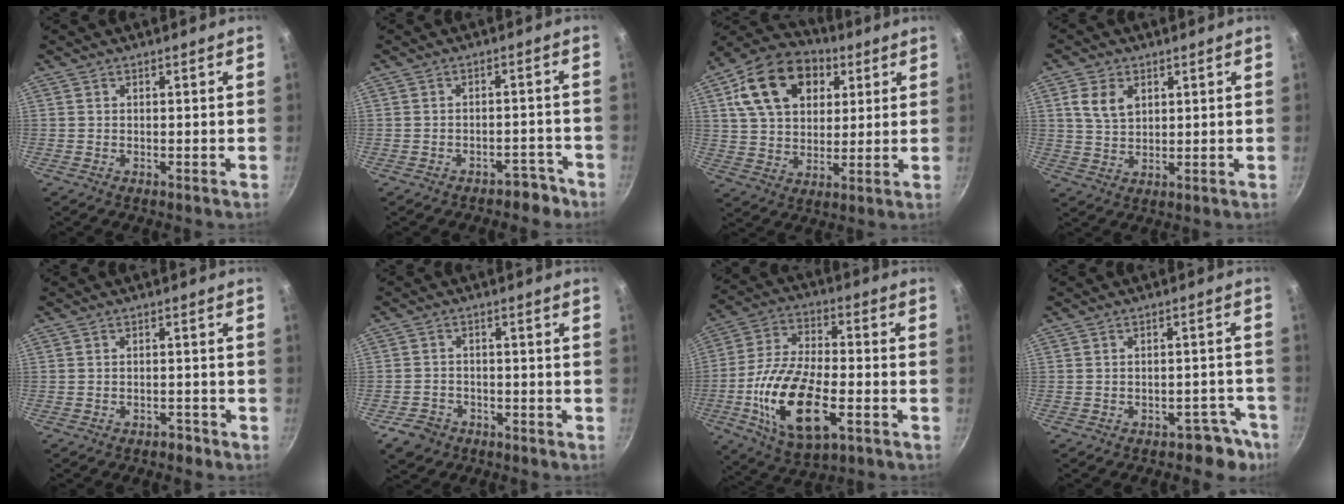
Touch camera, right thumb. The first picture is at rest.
{"total": 4.1, "force": [-3.2, 2.2, 1.2], "torque": [0.015, 0.050, -0.022]}
{"total": 18.8, "force": [6.9, 13.1, 11.6], "torque": [-0.181, 0.004, 0.109]}
{"total": 6.1, "force": [2.2, 4.2, 3.9], "torque": [-0.062, -0.007, 0.043]}
{"total": 1.8, "force": [-1.5, 0.8, 0.5], "torque": [0.006, 0.024, -0.010]}
{"total": 5.2, "force": [-3.2, 3.8, 1.6], "torque": [-0.029, 0.033, -0.046]}
{"total": 19.3, "force": [-5.8, 9.1, 16.0], "torque": [-0.303, 0.016, -0.106]}
{"total": 5.8, "force": [-4.2, 3.5, 1.9], "torque": [0.028, 0.062, -0.034]}